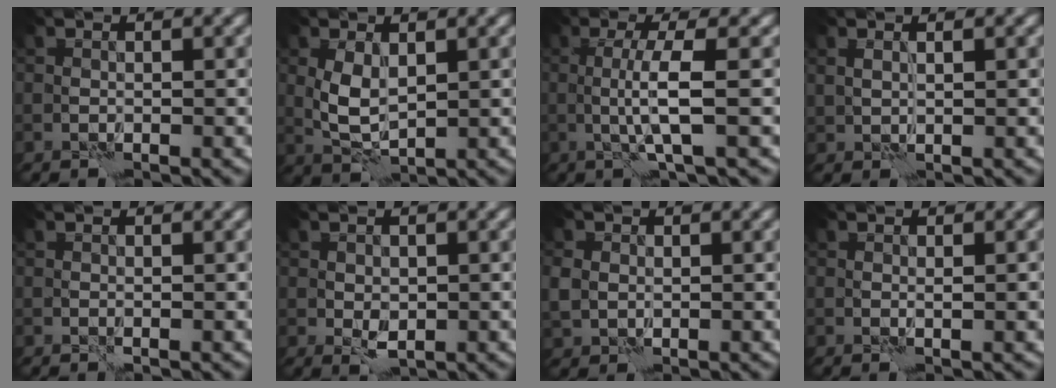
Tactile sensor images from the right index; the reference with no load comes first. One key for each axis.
{"total": 3.1, "fx": 0.9, "fy": 1.6, "fz": 2.5, "tx": -0.058, "ty": -0.003, "tz": 0.021}
{"total": 3.7, "fx": 0.2, "fy": 0.2, "fz": 3.7, "tx": -0.070, "ty": -0.004, "tz": 0.000}
{"total": 0.9, "fx": 0.8, "fy": 0.0, "fz": 0.4, "tx": -0.009, "ty": -0.004, "tz": 0.018}
{"total": 0.0}
{"total": 1.5, "fx": 0.0, "fy": 1.1, "fz": 1.1, "tx": -0.015, "ty": -0.007, "tz": 0.005}
{"total": 2.4, "fx": 0.6, "fy": 2.1, "fz": 1.1, "tx": -0.031, "ty": 0.001, "tz": 0.014}
{"total": 0.9, "fx": 0.2, "fy": 0.1, "fz": 0.9, "tx": -0.013, "ty": -0.003, "tz": 0.003}